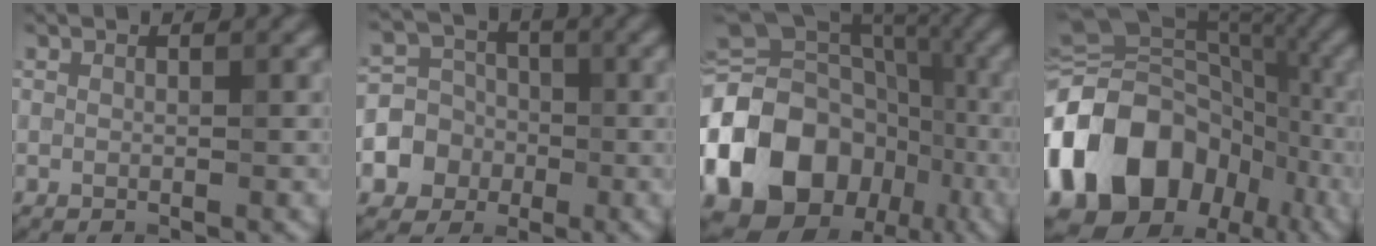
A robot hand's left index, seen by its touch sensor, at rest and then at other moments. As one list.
[{"total": 4.1, "force": [-1.3, 3.7, 1.1], "torque": [-0.016, 0.004, -0.033]}, {"total": 16.1, "force": [-5.4, 12.4, 8.8], "torque": [-0.190, 0.019, -0.106]}, {"total": 14.9, "force": [-5.3, 11.2, 8.3], "torque": [-0.163, 0.013, -0.107]}]